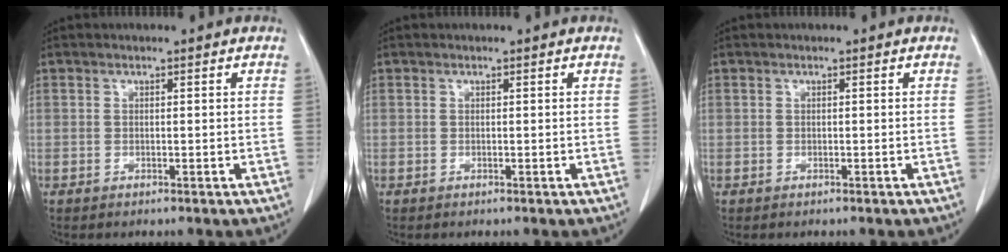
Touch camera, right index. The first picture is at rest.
{"total": 0.0}
{"total": 0.0}